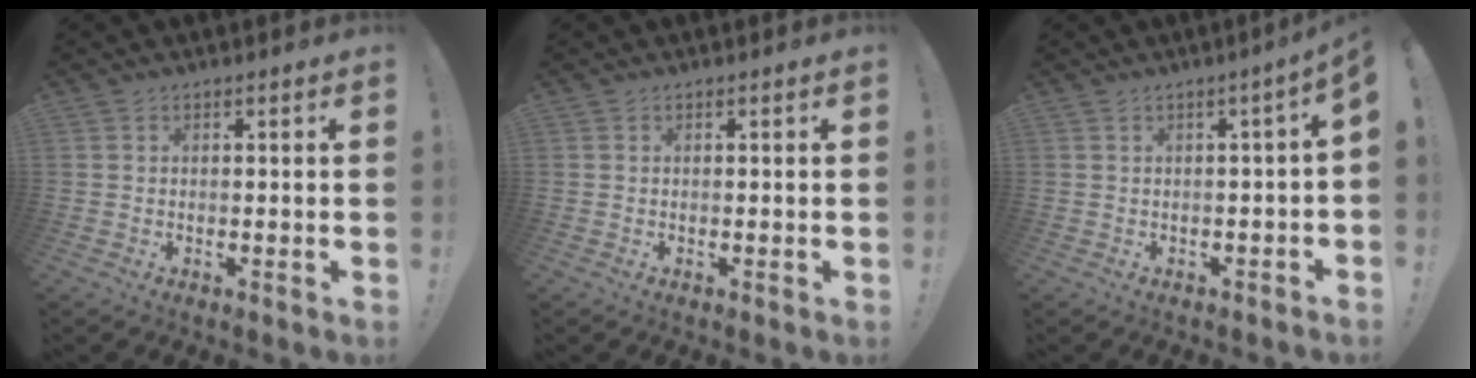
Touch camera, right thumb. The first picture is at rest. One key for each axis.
{"total": 0.0}
{"total": 2.7, "fx": -0.3, "fy": -0.1, "fz": 2.7, "tx": -0.043, "ty": -0.006, "tz": -0.005}